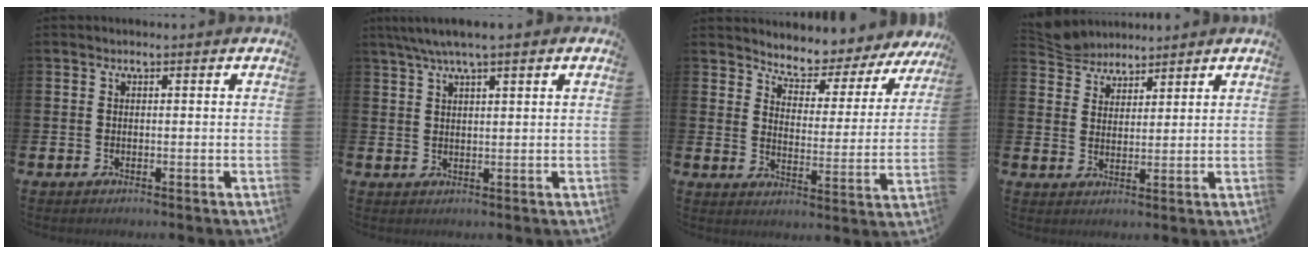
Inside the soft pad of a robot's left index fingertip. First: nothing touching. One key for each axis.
{"total": 4.2, "fx": 3.2, "fy": 0.3, "fz": 2.6, "tx": -0.061, "ty": 0.002, "tz": 0.059}
{"total": 5.2, "fx": 5.0, "fy": 1.4, "fz": 0.2, "tx": -0.037, "ty": -0.044, "tz": 0.082}
{"total": 4.6, "fx": 4.4, "fy": 1.1, "fz": -0.4, "tx": -0.003, "ty": -0.022, "tz": 0.081}